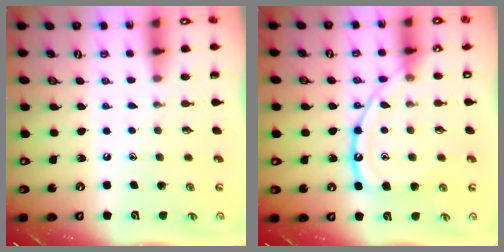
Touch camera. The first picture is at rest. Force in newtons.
{"total": 13.7, "press": 13.6, "slide": 1.2}